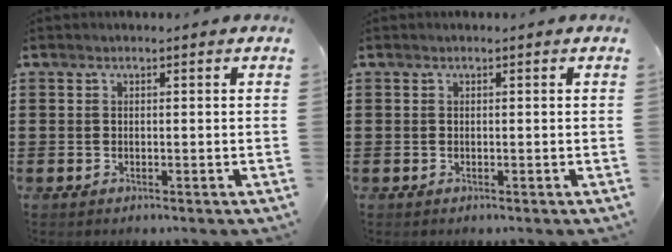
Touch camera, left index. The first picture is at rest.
{"total": 0.0}